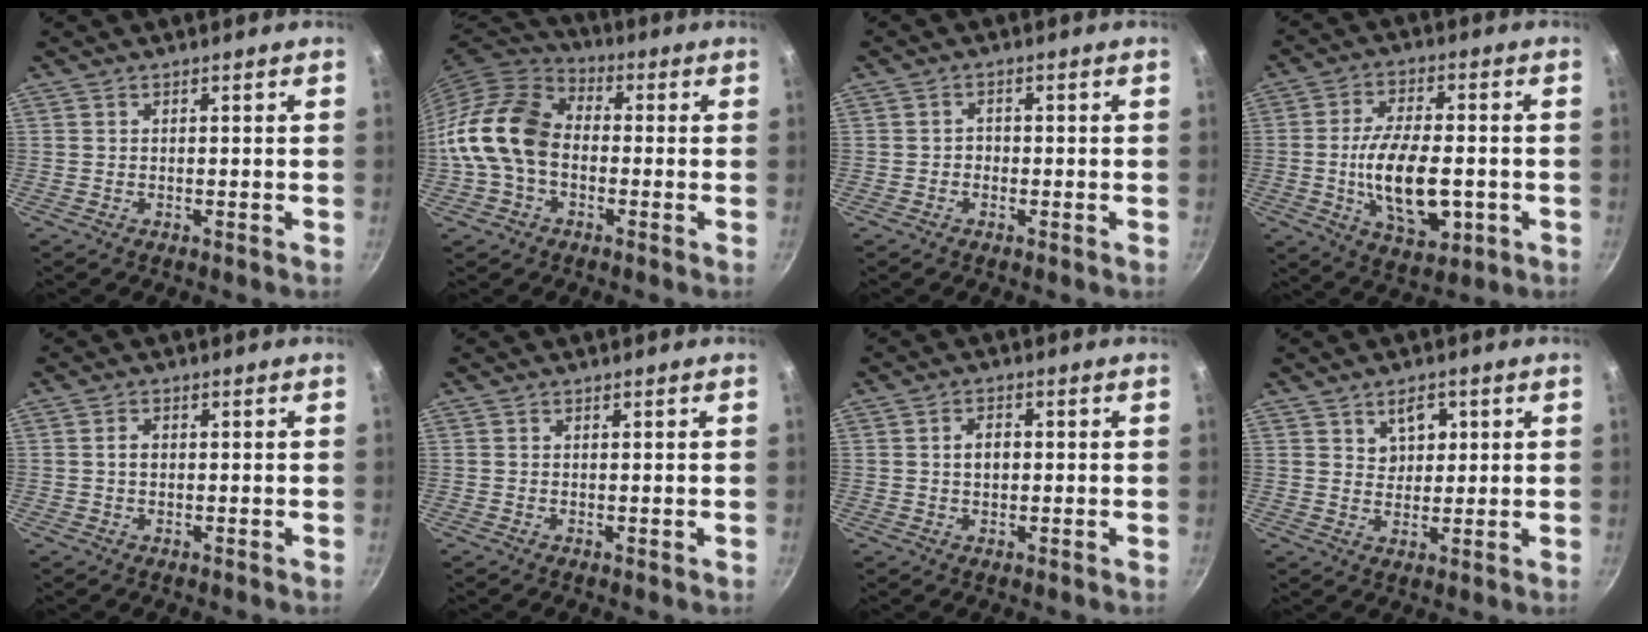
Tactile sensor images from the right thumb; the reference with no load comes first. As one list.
[{"total": 14.4, "force": [-1.6, 10.4, 9.9], "torque": [-0.162, 0.035, -0.049]}, {"total": 1.5, "force": [-0.5, 1.3, 0.6], "torque": [-0.004, 0.005, -0.010]}, {"total": 15.0, "force": [-2.6, 7.4, 12.8], "torque": [-0.211, 0.011, -0.037]}, {"total": 1.9, "force": [0.1, 1.4, 1.3], "torque": [-0.019, 0.006, 0.002]}, {"total": 0.0}, {"total": 3.5, "force": [0.3, 2.4, 2.5], "torque": [-0.027, 0.009, 0.003]}, {"total": 5.0, "force": [2.1, 3.6, 2.8], "torque": [-0.020, -0.013, 0.034]}]